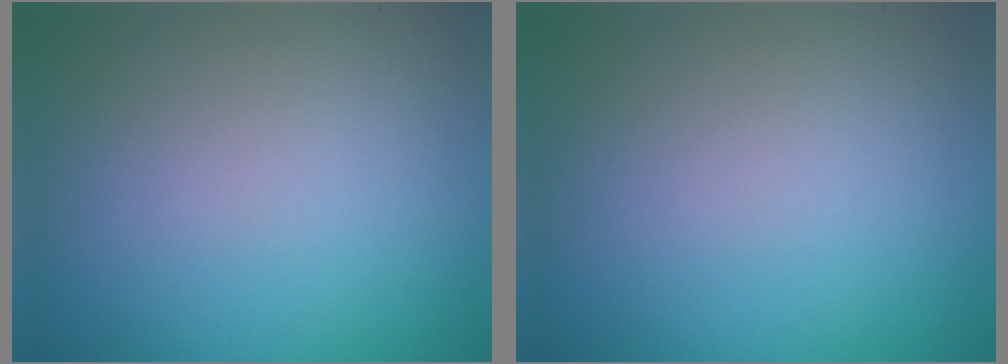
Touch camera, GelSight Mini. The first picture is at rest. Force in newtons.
{"total": 0.0}